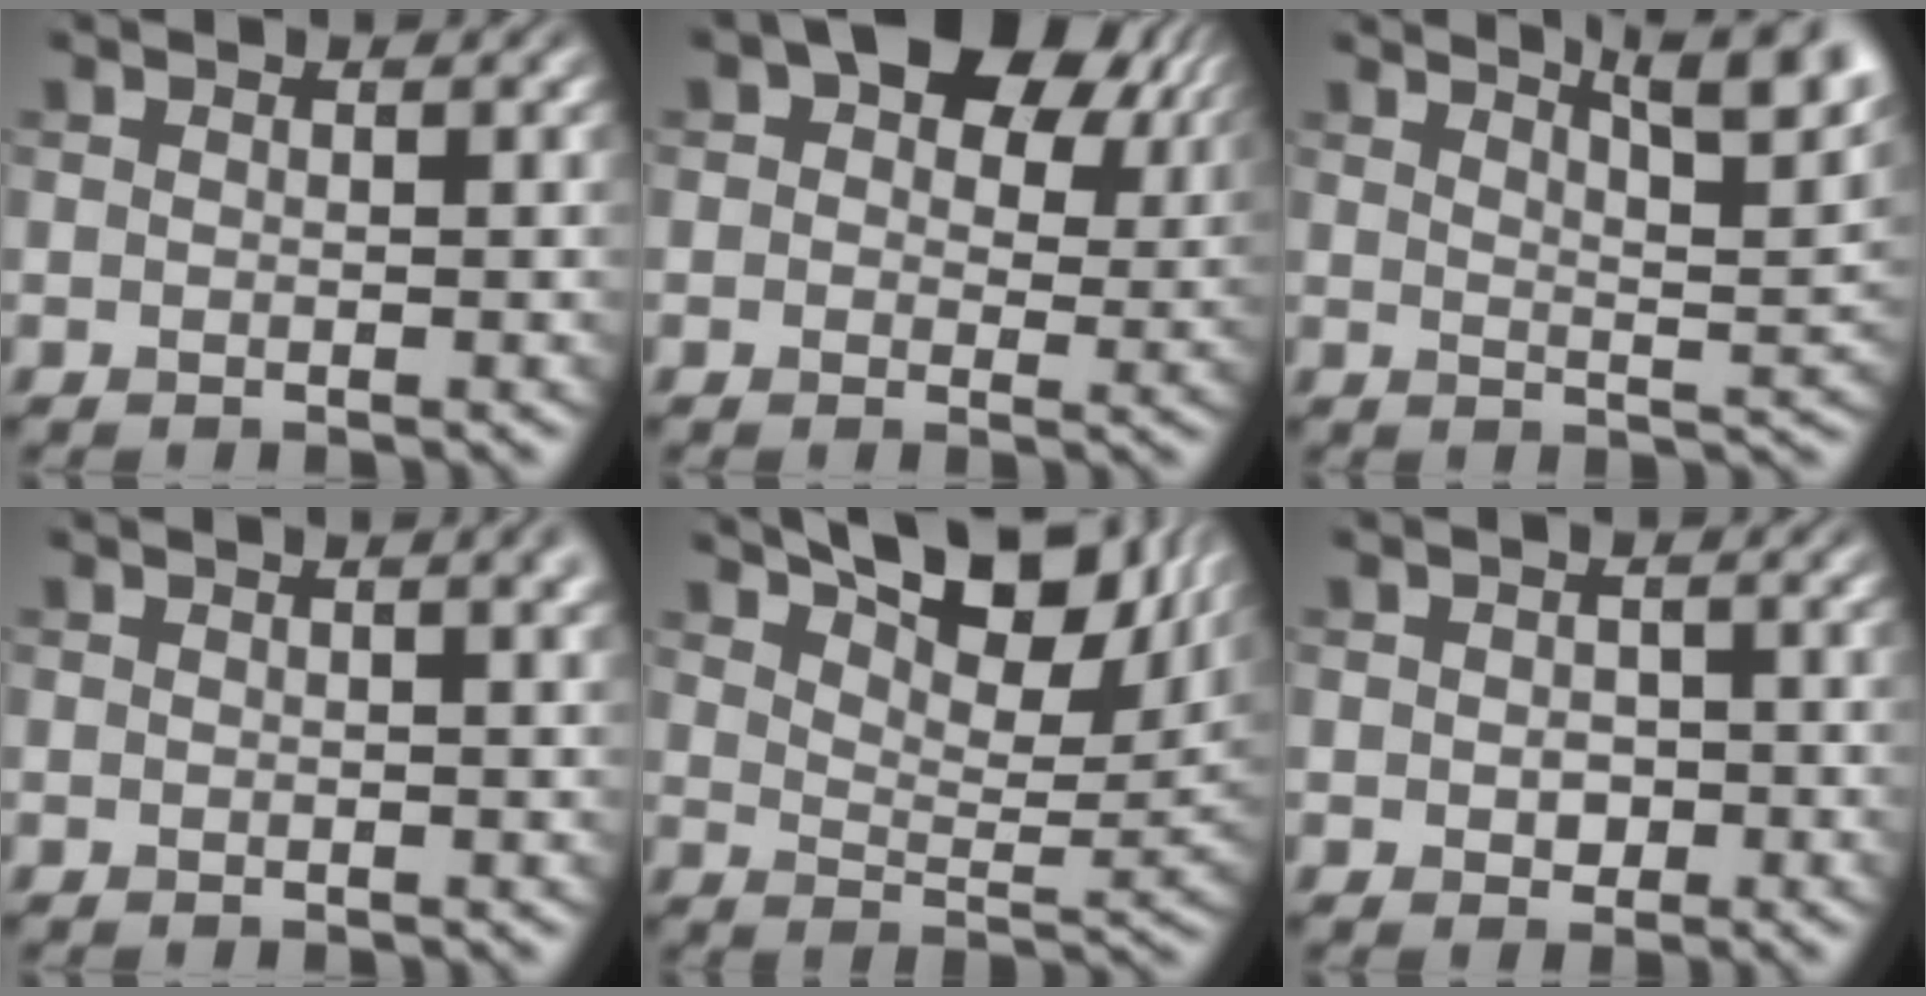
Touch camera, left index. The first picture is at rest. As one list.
[{"total": 10.1, "force": [4.6, 5.8, 6.8], "torque": [-0.091, 0.006, 0.069]}, {"total": 9.2, "force": [6.5, 2.3, 6.1], "torque": [-0.054, 0.024, 0.060]}, {"total": 3.1, "force": [1.6, 1.0, 2.4], "torque": [-0.015, 0.009, 0.017]}, {"total": 12.4, "force": [8.4, 4.2, 8.0], "torque": [-0.114, 0.023, 0.107]}, {"total": 1.1, "force": [-0.5, 0.8, 0.5], "torque": [-0.013, -0.001, -0.008]}]